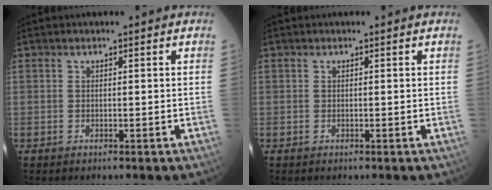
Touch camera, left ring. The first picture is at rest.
{"total": 0.0}